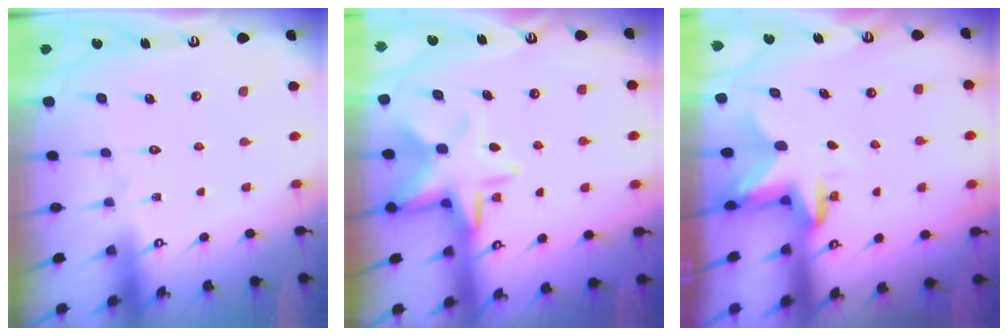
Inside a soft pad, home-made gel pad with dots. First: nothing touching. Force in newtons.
{"total": 10.2, "press": 10.0, "slide": 2.2}
{"total": 2.6, "press": 2.6, "slide": 0.5}